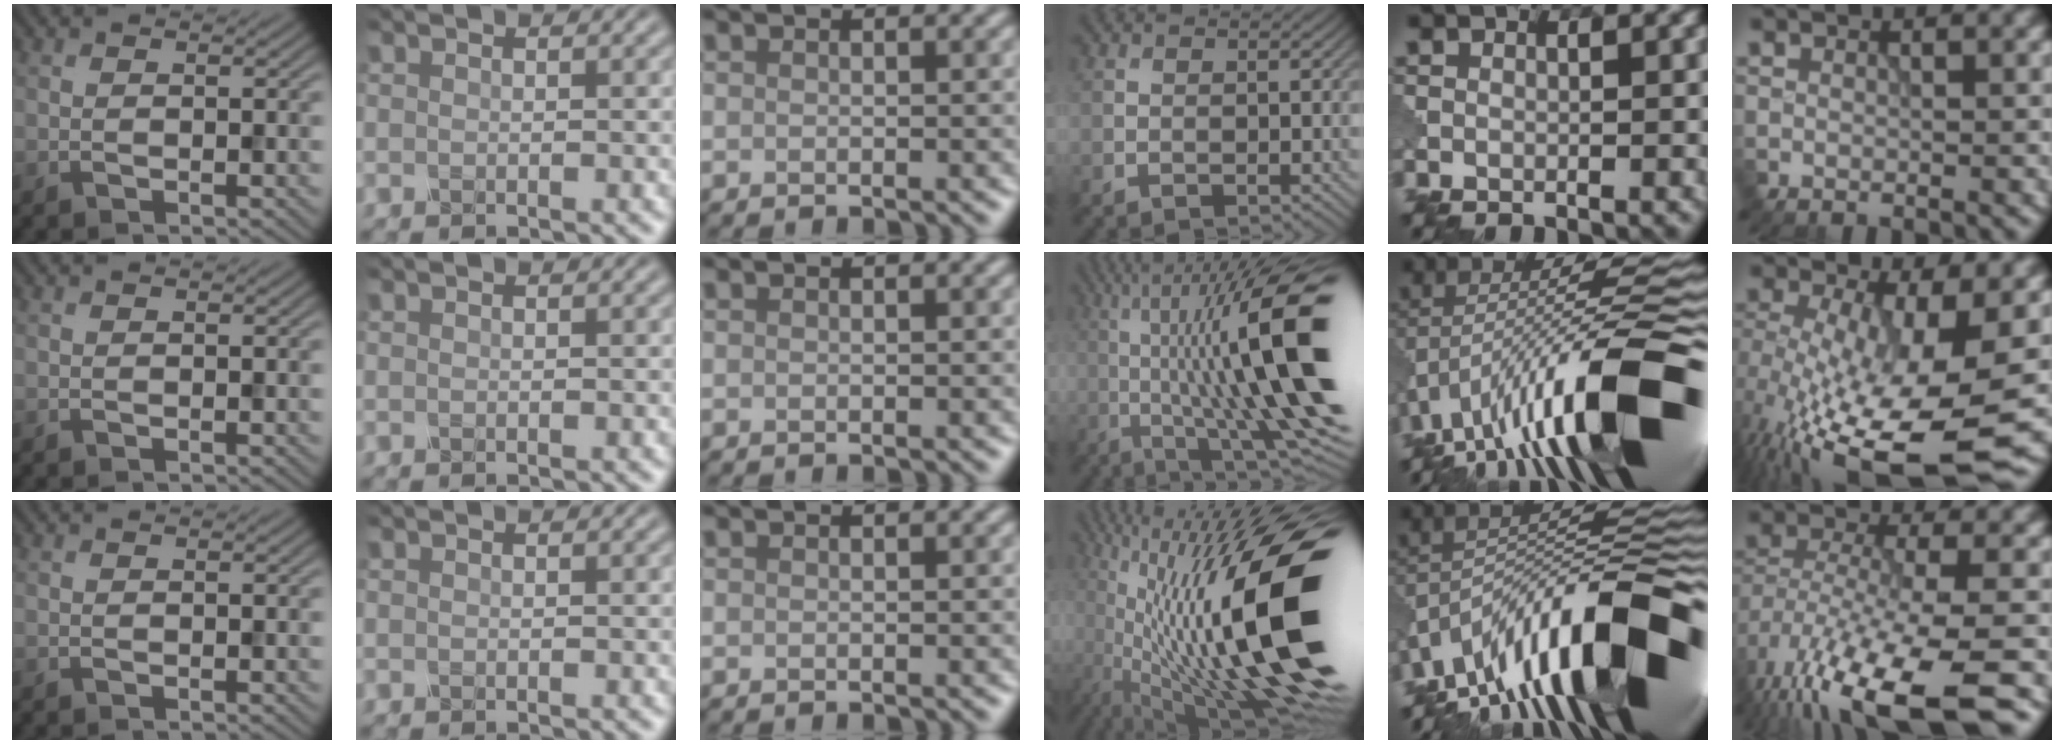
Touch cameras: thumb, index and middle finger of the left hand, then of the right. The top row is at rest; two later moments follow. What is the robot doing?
{"motion": "shake", "object": "plastic piggy bank"}